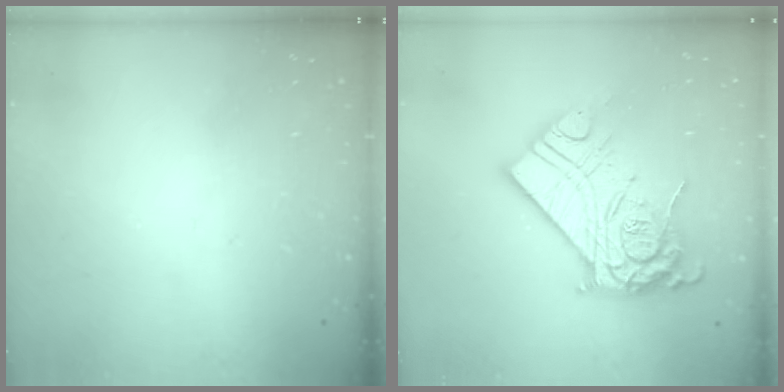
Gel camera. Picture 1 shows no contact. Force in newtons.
{"total": 20.5, "press": 20.4, "slide": 2.0}